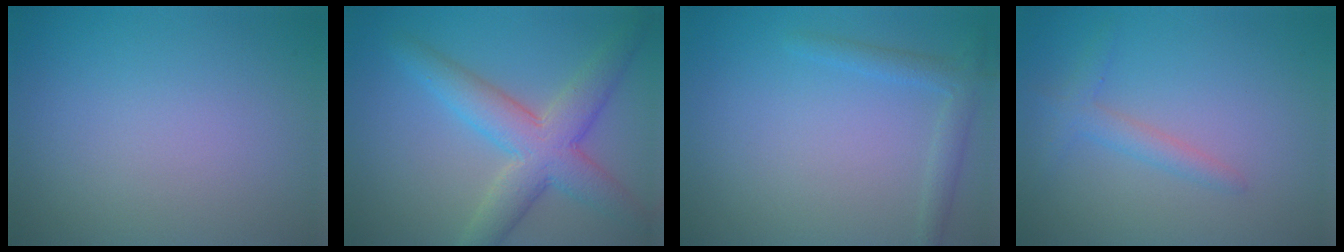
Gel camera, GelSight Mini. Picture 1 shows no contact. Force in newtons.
{"total": 6.6, "press": 6.6, "slide": 0.2}
{"total": 2.0, "press": 2.0, "slide": 0.1}
{"total": 2.0, "press": 2.0, "slide": 0.1}